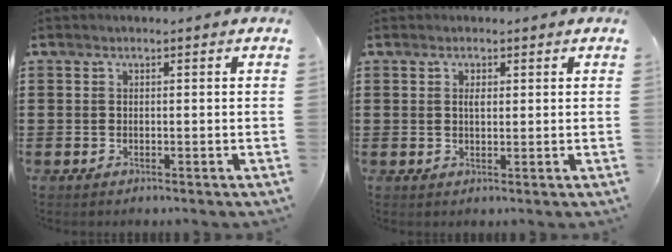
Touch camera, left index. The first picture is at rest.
{"total": 1.3, "force": [0.5, 0.7, 1.0], "torque": [-0.023, 0.004, 0.009]}